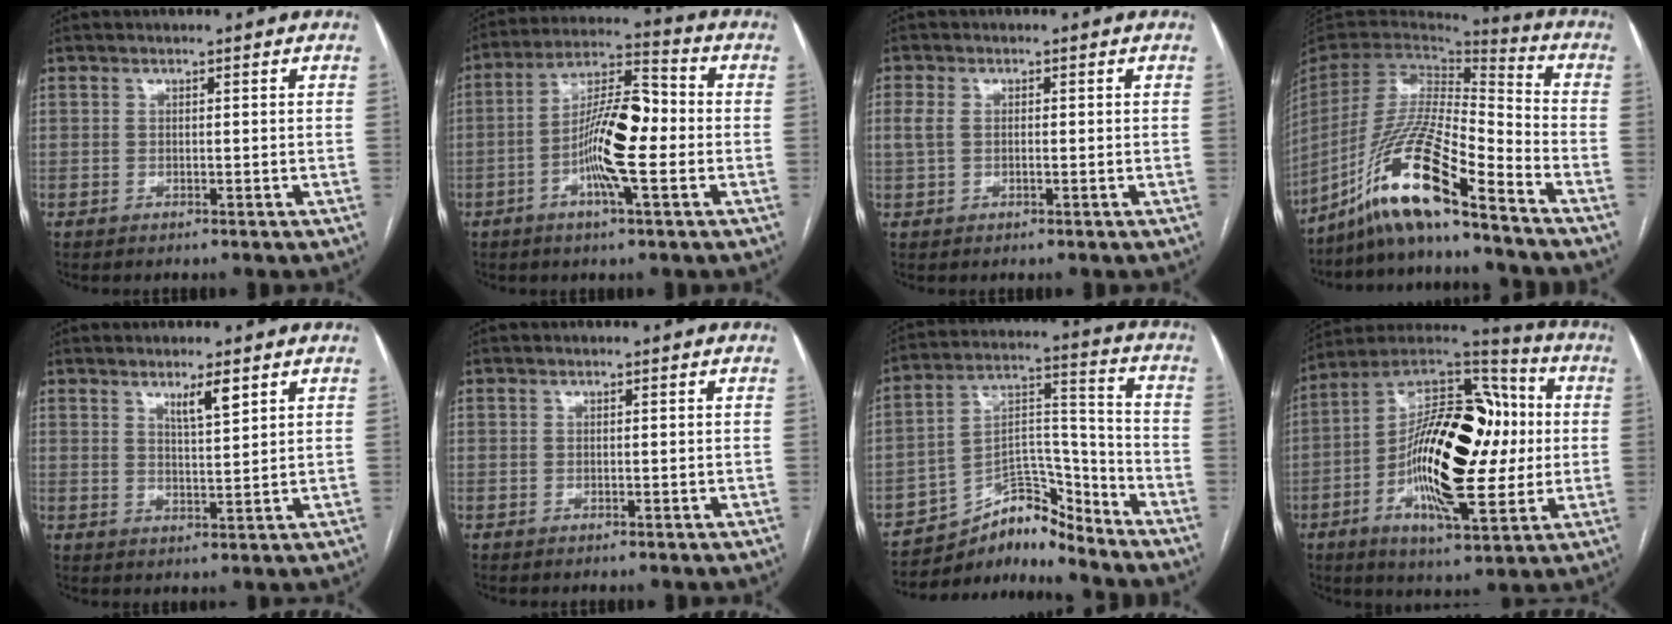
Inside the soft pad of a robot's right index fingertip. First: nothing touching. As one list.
[{"total": 12.2, "force": [-2.4, 2.1, 11.8], "torque": [-0.215, 0.015, -0.048]}, {"total": 3.0, "force": [0.3, 1.9, 2.4], "torque": [-0.069, 0.018, 0.006]}, {"total": 16.3, "force": [-11.9, 1.0, 11.1], "torque": [-0.219, -0.009, -0.224]}, {"total": 3.8, "force": [2.4, 0.4, 2.9], "torque": [-0.052, -0.005, 0.045]}, {"total": 0.0}, {"total": 9.8, "force": [-9.5, 2.3, 1.5], "torque": [-0.019, 0.062, -0.167]}, {"total": 23.1, "force": [-1.9, 8.5, 21.4], "torque": [-0.386, 0.024, -0.035]}]